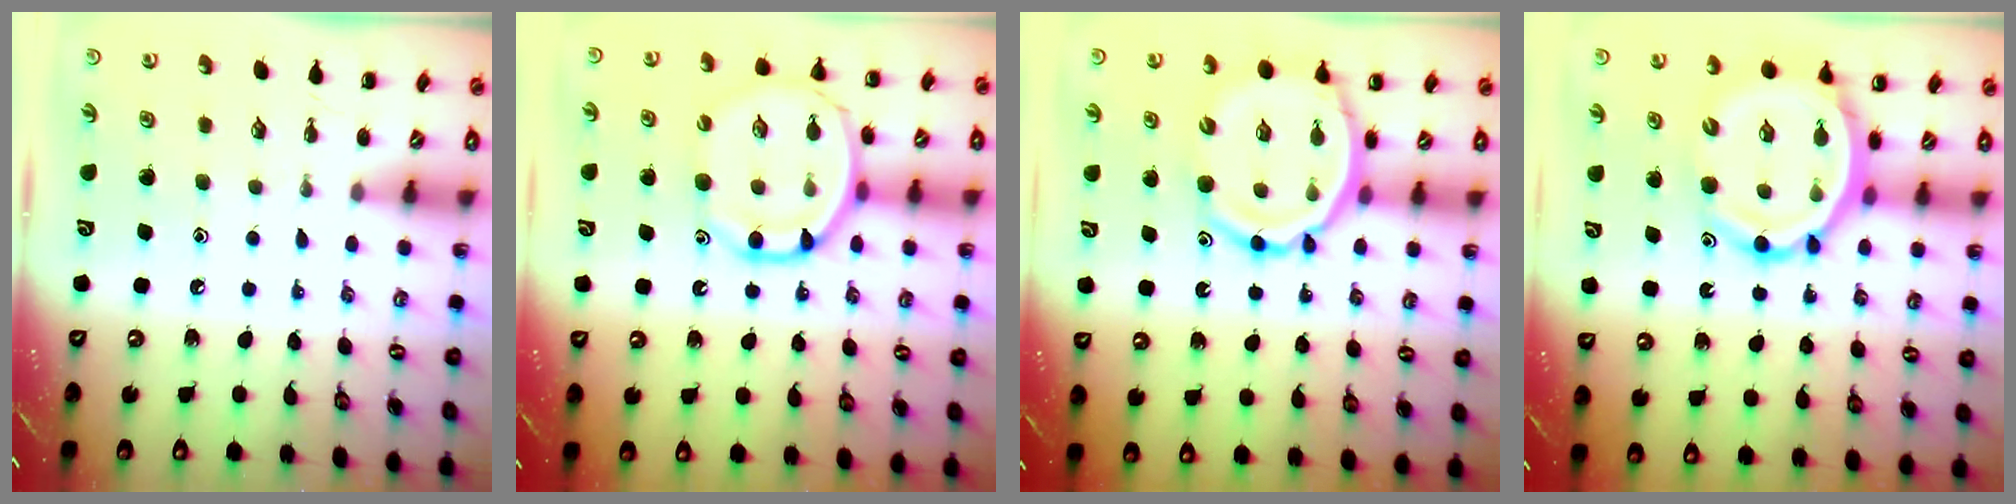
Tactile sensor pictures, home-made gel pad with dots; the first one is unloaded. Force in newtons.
{"total": 14.3, "press": 13.9, "slide": 3.3}
{"total": 13.7, "press": 13.2, "slide": 3.6}
{"total": 12.8, "press": 12.1, "slide": 4.0}